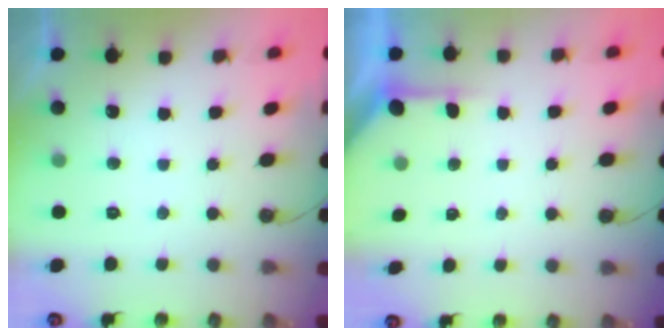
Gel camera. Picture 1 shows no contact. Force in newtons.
{"total": 2.2, "press": 2.2, "slide": 0.3}